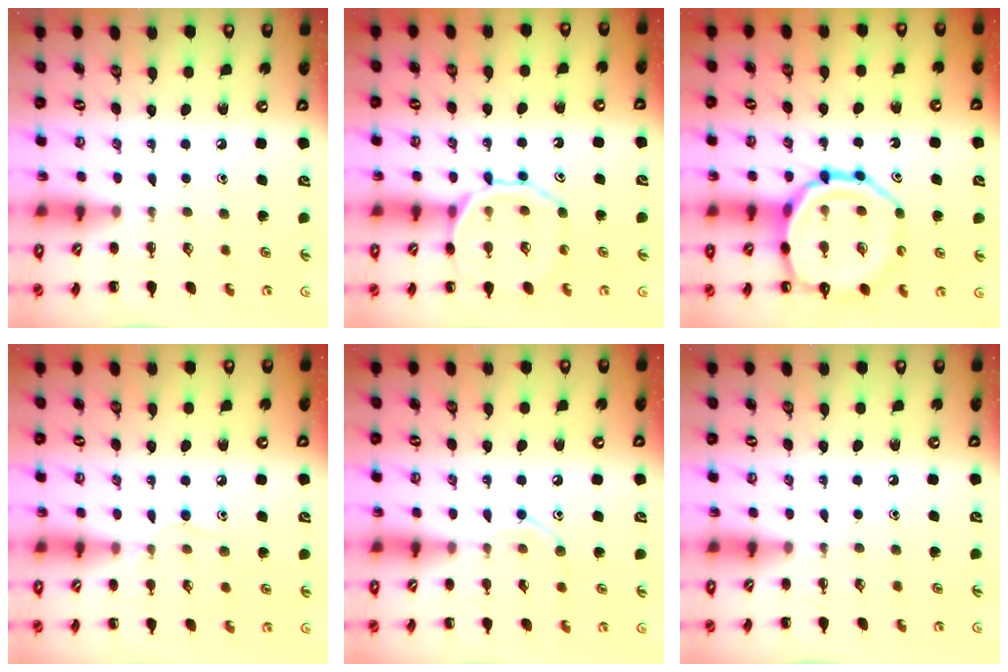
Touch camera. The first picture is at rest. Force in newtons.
{"total": 12.8, "press": 12.7, "slide": 1.6}
{"total": 17.0, "press": 16.8, "slide": 2.5}
{"total": 8.2, "press": 7.7, "slide": 2.5}
{"total": 8.0, "press": 7.8, "slide": 1.4}
{"total": 0.0}